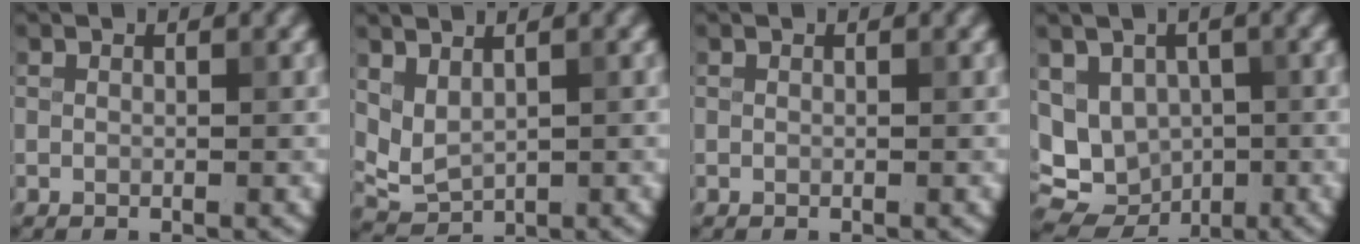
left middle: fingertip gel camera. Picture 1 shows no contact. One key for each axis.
{"total": 2.5, "fx": 1.2, "fy": 1.4, "fz": 1.7, "tx": -0.038, "ty": -0.005, "tz": 0.032}
{"total": 0.0}
{"total": 8.3, "fx": -0.3, "fy": 7.0, "fz": 4.5, "tx": -0.079, "ty": -0.008, "tz": 0.008}